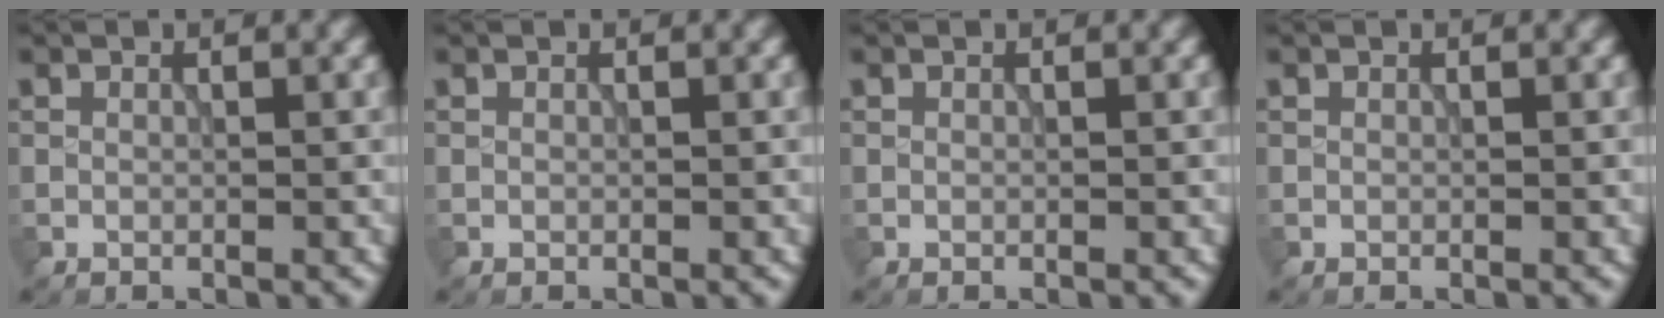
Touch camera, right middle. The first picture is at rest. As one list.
[{"total": 0.0}, {"total": 0.0}, {"total": 0.0}]